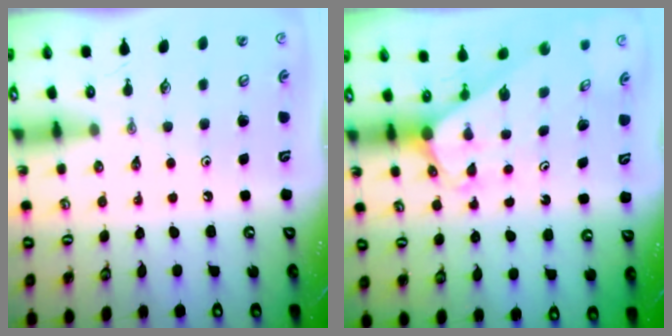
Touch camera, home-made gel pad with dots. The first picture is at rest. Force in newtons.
{"total": 2.0, "press": 2.0, "slide": 0.1}